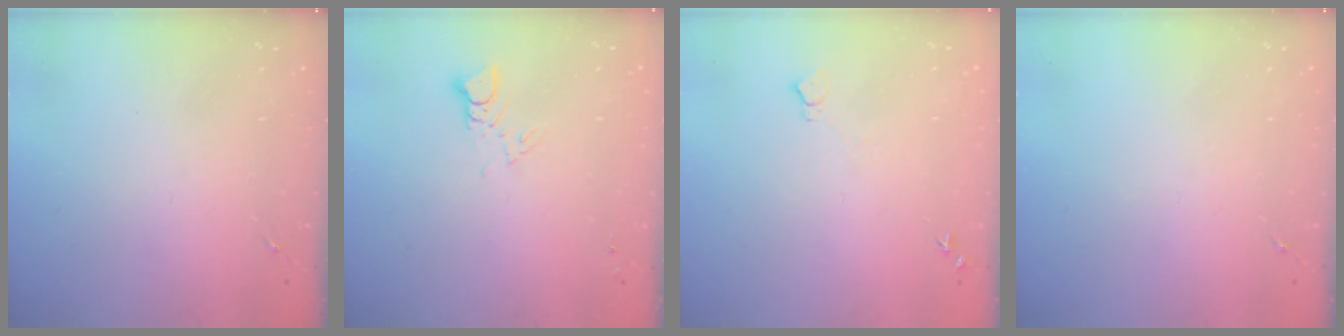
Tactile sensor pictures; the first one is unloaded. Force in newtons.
{"total": 3.0, "press": 3.0, "slide": 0.3}
{"total": 5.5, "press": 5.5, "slide": 0.7}
{"total": 0.0}